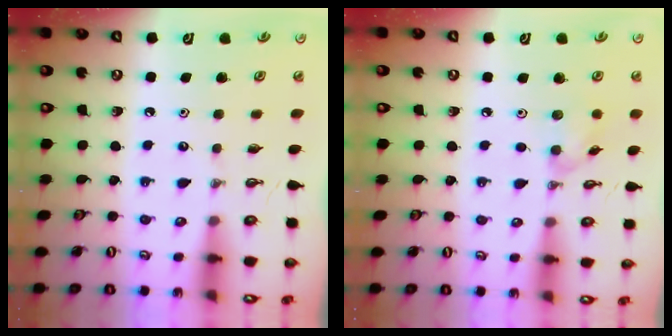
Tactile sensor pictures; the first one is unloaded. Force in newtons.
{"total": 7.8, "press": 7.8, "slide": 0.2}